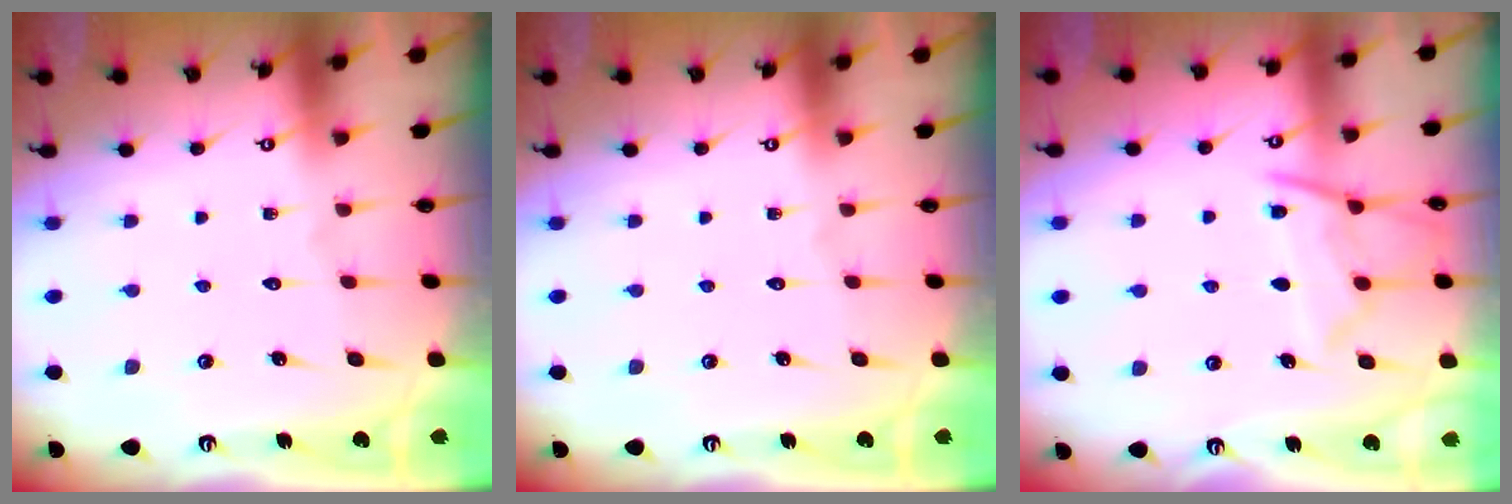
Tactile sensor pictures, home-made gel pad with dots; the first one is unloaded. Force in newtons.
{"total": 0.0}
{"total": 10.2, "press": 10.2, "slide": 0.5}